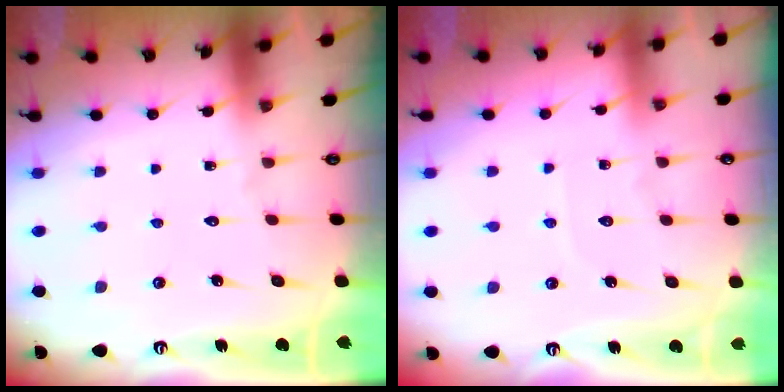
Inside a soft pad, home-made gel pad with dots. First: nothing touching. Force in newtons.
{"total": 2.5, "press": 2.5, "slide": 0.3}